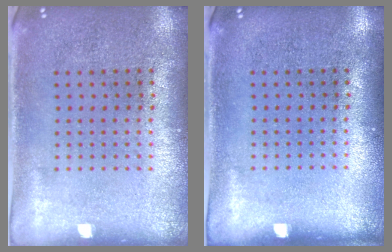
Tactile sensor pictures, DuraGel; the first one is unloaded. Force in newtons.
{"total": 0.0}